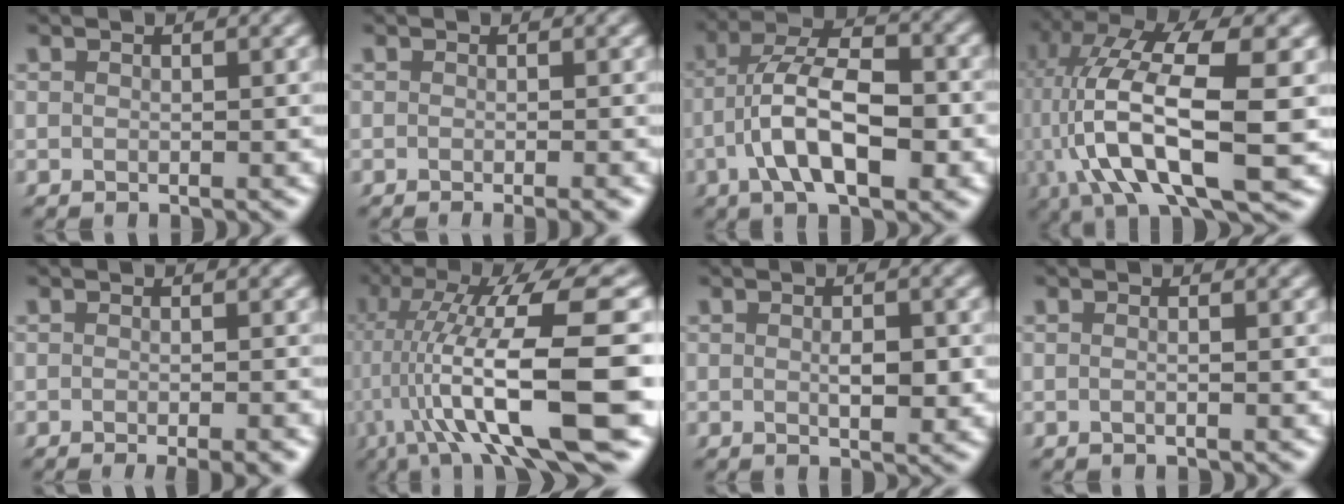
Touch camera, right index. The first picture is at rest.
{"total": 2.1, "force": [-1.4, 0.2, 1.6], "torque": [-0.008, 0.005, -0.024]}
{"total": 8.5, "force": [-1.2, 4.6, 7.0], "torque": [-0.124, -0.009, -0.025]}
{"total": 10.8, "force": [0.3, 5.3, 9.5], "torque": [-0.178, -0.008, 0.005]}
{"total": 3.5, "force": [-2.3, 0.8, 2.4], "torque": [-0.017, 0.001, -0.036]}
{"total": 13.6, "force": [-1.6, 4.8, 12.6], "torque": [-0.193, -0.005, -0.020]}
{"total": 2.3, "force": [0.1, 1.0, 2.0], "torque": [-0.032, -0.002, -0.001]}
{"total": 0.6, "force": [-0.2, 0.1, 0.6], "torque": [-0.010, 0.009, -0.011]}